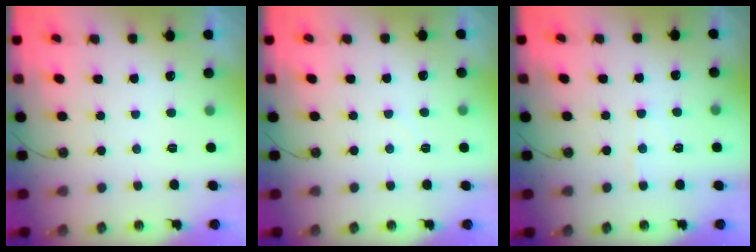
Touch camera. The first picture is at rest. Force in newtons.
{"total": 2.9, "press": 2.9, "slide": 0.5}
{"total": 5.0, "press": 5.0, "slide": 0.6}